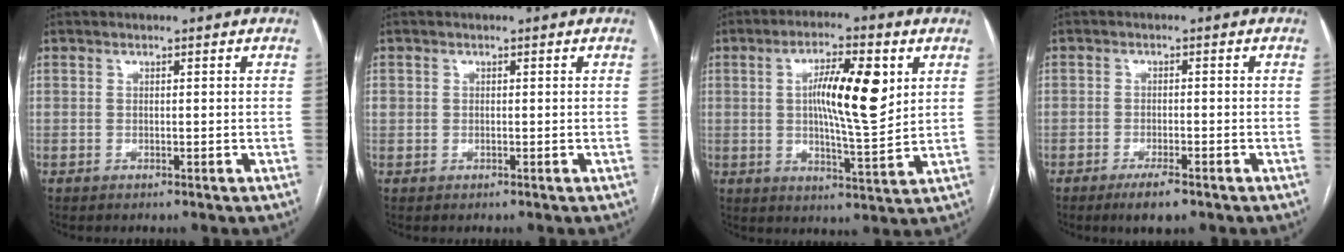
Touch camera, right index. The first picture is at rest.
{"total": 1.0, "force": [0.1, 0.9, 0.4], "torque": [-0.006, 0.011, 0.005]}
{"total": 11.2, "force": [2.8, 2.0, 10.7], "torque": [-0.180, 0.006, 0.045]}
{"total": 3.9, "force": [-2.6, 0.9, 2.7], "torque": [-0.049, -0.003, -0.041]}